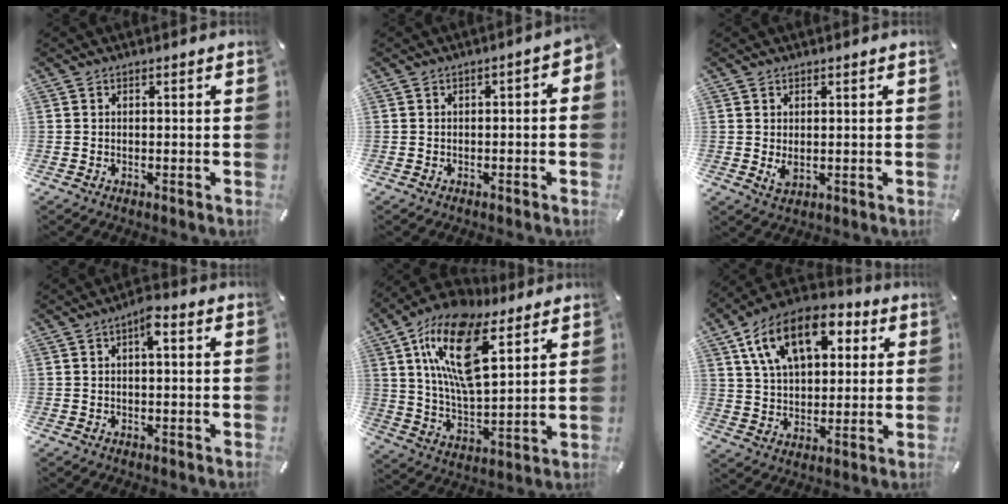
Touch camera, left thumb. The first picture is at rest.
{"total": 3.0, "force": [-1.2, 1.4, 2.5], "torque": [-0.042, 0.013, -0.021]}
{"total": 2.5, "force": [0.2, 1.6, 2.0], "torque": [-0.043, -0.006, 0.000]}
{"total": 3.7, "force": [0.7, 1.2, 3.4], "torque": [-0.060, 0.009, 0.006]}
{"total": 19.6, "force": [10.2, 9.0, 14.1], "torque": [-0.304, -0.032, 0.173]}
{"total": 15.8, "force": [7.5, 9.5, 10.2], "torque": [-0.188, -0.007, 0.135]}